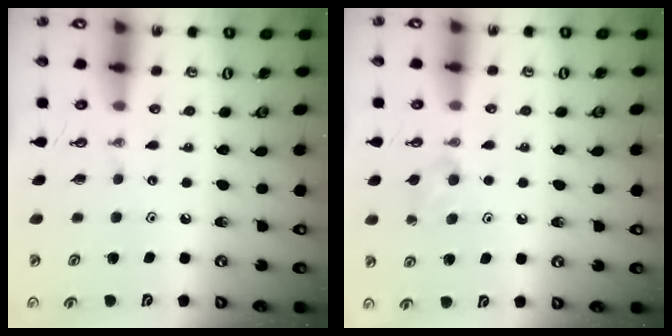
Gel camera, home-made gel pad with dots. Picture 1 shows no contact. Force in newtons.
{"total": 8.9, "press": 4.7, "slide": 7.6}